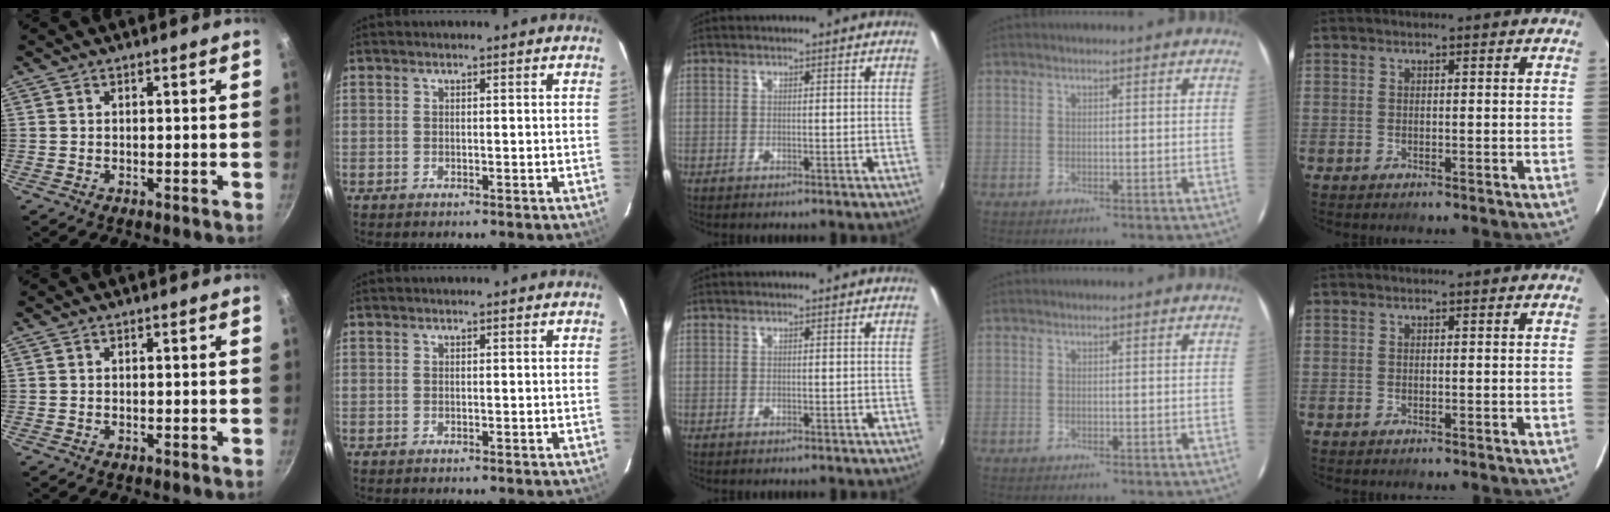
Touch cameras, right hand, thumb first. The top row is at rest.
{}